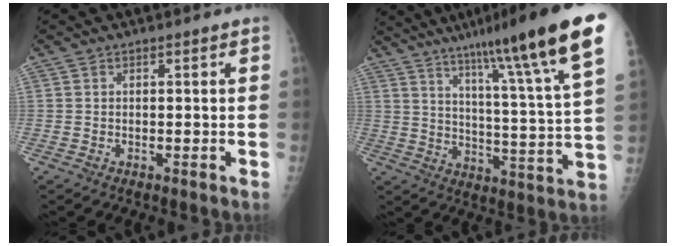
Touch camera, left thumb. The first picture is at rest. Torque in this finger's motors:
{"motor_torque": [1.16, 0.08, 1.51, -1.26, 0.20]}